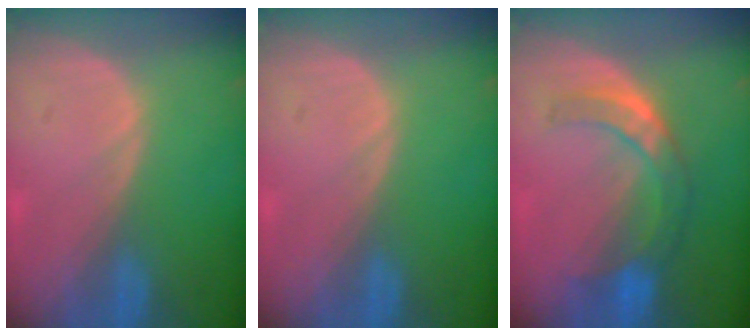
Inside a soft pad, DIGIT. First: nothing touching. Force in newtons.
{"total": 0.0}
{"total": 7.6, "press": 6.6, "slide": 3.7}